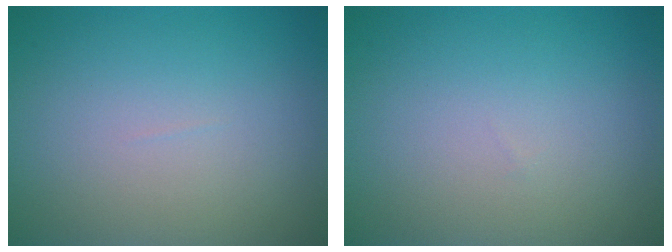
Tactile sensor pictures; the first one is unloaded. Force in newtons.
{"total": 0.0}